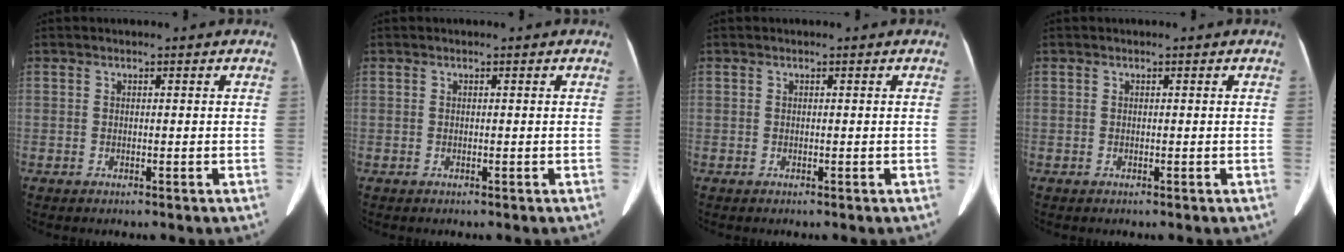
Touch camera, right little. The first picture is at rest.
{"total": 0.0}
{"total": 0.0}
{"total": 0.0}